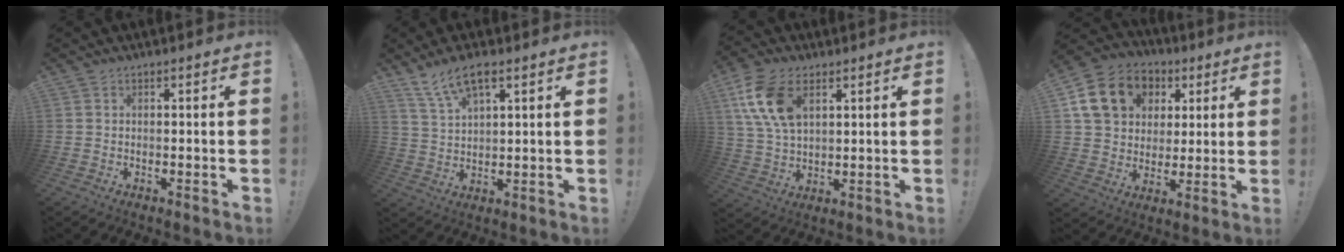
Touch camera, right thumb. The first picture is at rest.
{"total": 8.3, "force": [5.3, 2.9, 5.7], "torque": [-0.103, -0.018, 0.099]}
{"total": 13.6, "force": [5.8, 8.1, 9.3], "torque": [-0.191, -0.007, 0.112]}
{"total": 16.9, "force": [6.2, 13.5, 8.1], "torque": [-0.121, -0.011, 0.132]}